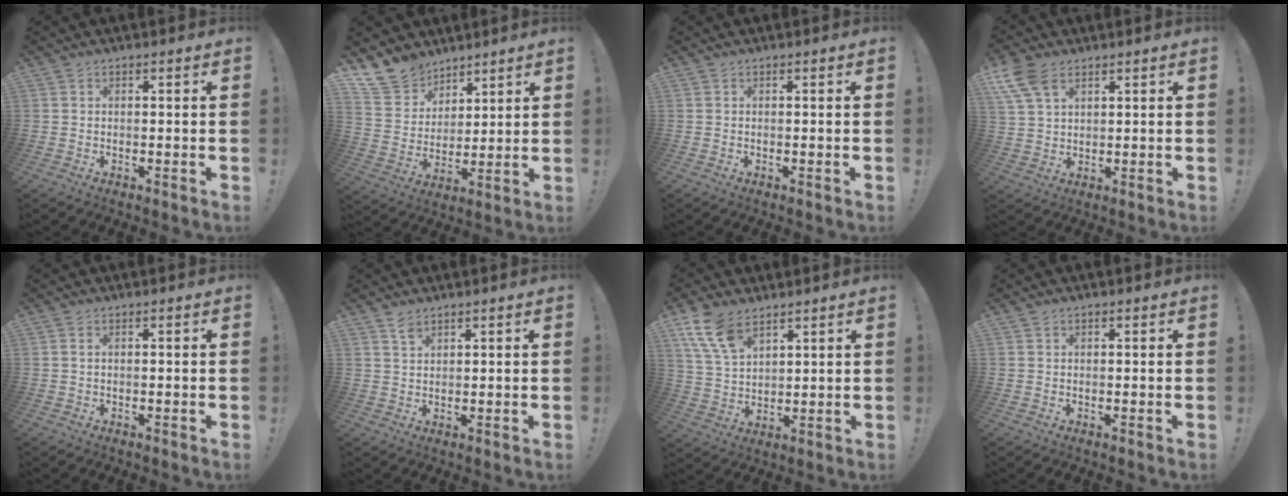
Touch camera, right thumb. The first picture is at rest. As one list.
[{"total": 11.7, "force": [9.1, 7.1, 1.8], "torque": [-0.050, -0.071, 0.180]}, {"total": 0.0}, {"total": 8.9, "force": [4.7, 5.2, 5.5], "torque": [-0.103, -0.015, 0.093]}, {"total": 0.8, "force": [0.4, 0.3, 0.7], "torque": [-0.011, 0.000, 0.006]}, {"total": 2.9, "force": [2.3, 1.4, 1.2], "torque": [-0.009, -0.018, 0.041]}, {"total": 11.9, "force": [7.5, 7.0, 6.0], "torque": [-0.114, -0.031, 0.148]}, {"total": 0.5, "force": [0.3, 0.4, 0.1], "torque": [0.004, -0.001, 0.005]}]